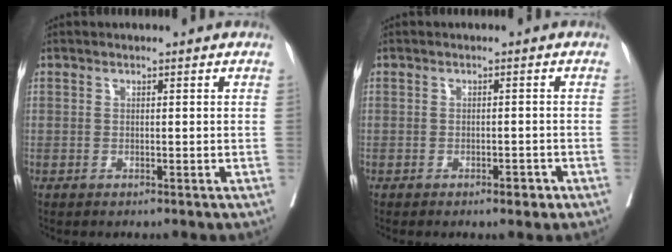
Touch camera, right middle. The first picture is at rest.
{"total": 1.8, "force": [-1.2, 0.6, 1.2], "torque": [-0.019, 0.000, -0.015]}